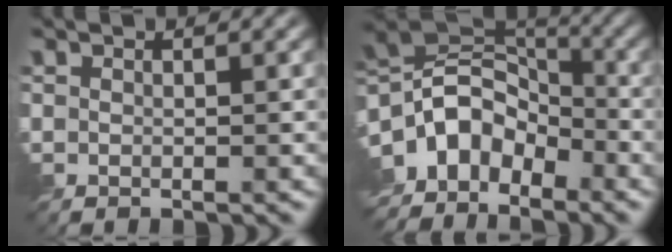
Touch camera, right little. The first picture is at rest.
{"total": 8.1, "force": [-5.2, 4.5, 4.2], "torque": [-0.072, 0.013, -0.114]}